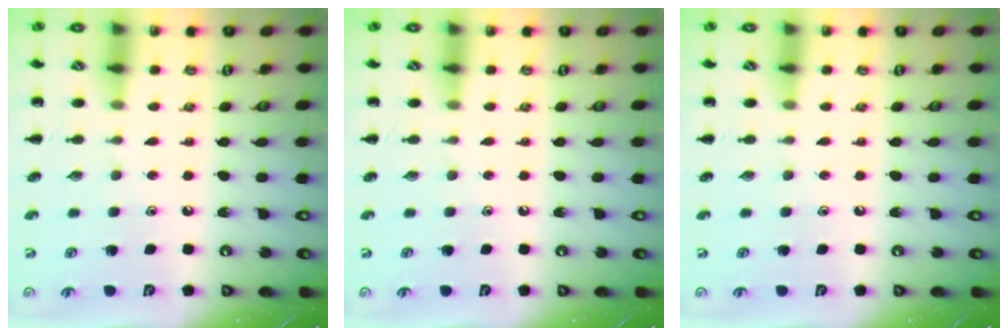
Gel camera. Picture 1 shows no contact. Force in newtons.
{"total": 0.0}
{"total": 0.0}